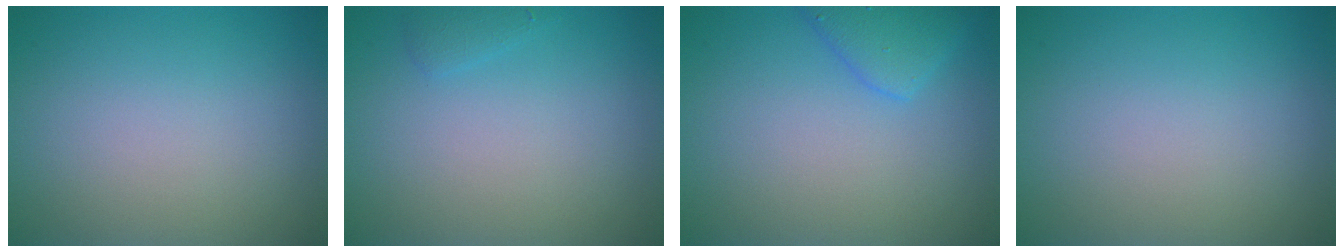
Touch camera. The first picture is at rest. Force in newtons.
{"total": 0.8, "press": 0.8, "slide": 0.1}
{"total": 2.6, "press": 2.6, "slide": 0.2}
{"total": 0.0}